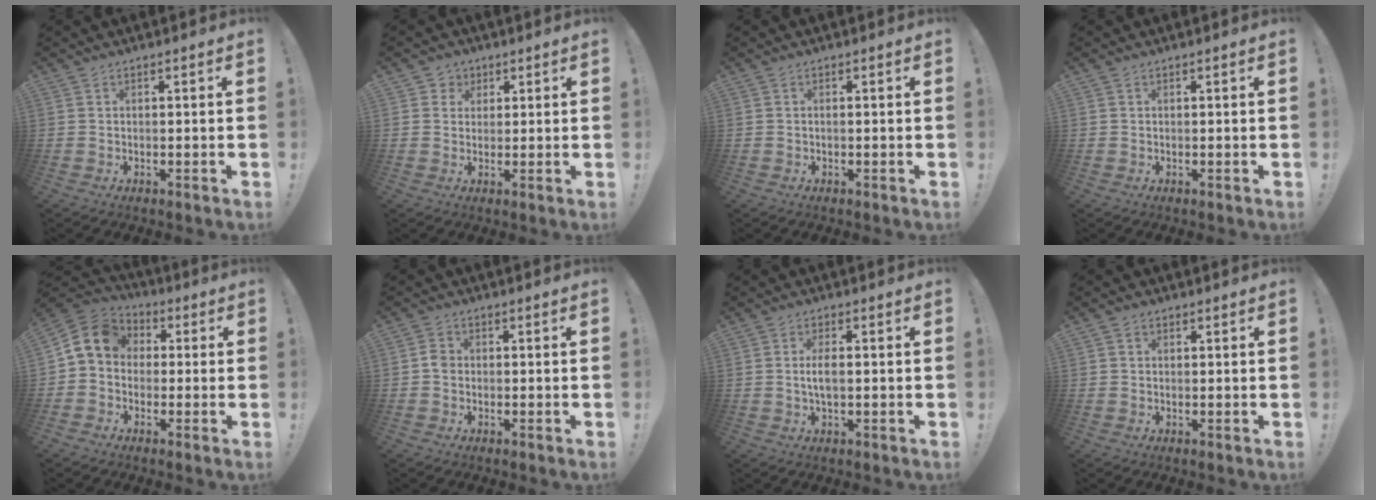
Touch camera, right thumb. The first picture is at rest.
{"total": 3.7, "force": [1.4, 3.4, 0.4], "torque": [-0.002, -0.008, 0.023]}
{"total": 0.6, "force": [-0.2, 0.1, 0.6], "torque": [-0.016, 0.001, -0.002]}
{"total": 0.0}
{"total": 9.3, "force": [0.7, 7.7, 5.1], "torque": [-0.089, 0.021, 0.019]}
{"total": 2.6, "force": [-0.7, 2.1, 1.4], "torque": [-0.026, 0.010, -0.012]}
{"total": 4.1, "force": [-0.1, 1.5, 3.8], "torque": [-0.080, -0.001, -0.009]}
{"total": 1.1, "force": [0.3, 1.0, 0.4], "torque": [-0.004, 0.000, 0.005]}